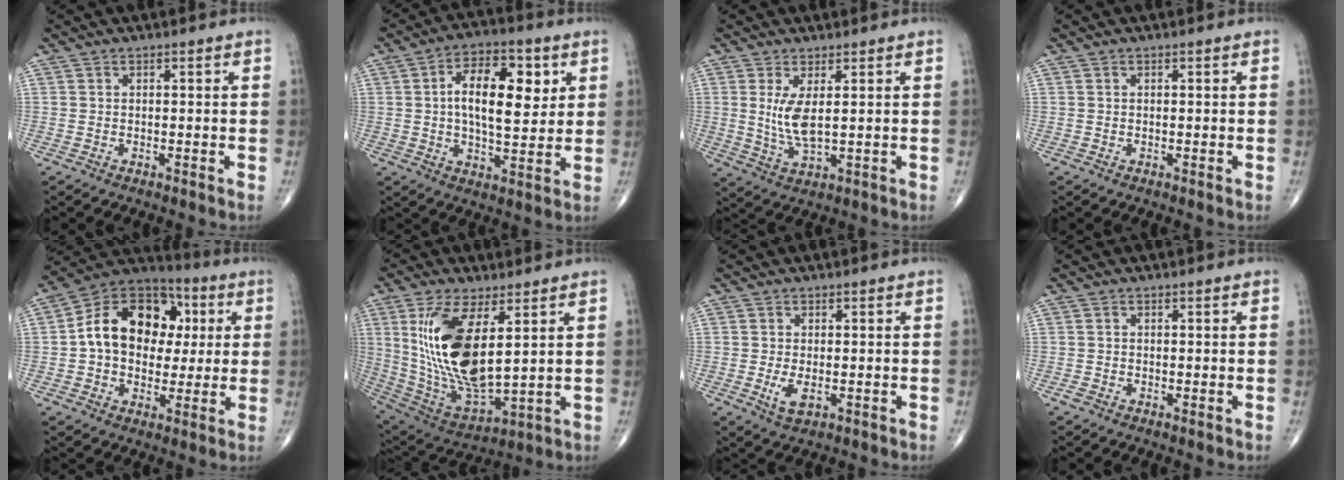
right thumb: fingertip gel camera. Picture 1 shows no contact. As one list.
[{"total": 13.9, "force": [3.1, 6.7, 11.7], "torque": [-0.165, -0.005, 0.048]}, {"total": 5.9, "force": [1.2, 1.8, 5.5], "torque": [-0.117, -0.024, 0.032]}, {"total": 0.0}, {"total": 18.0, "force": [2.1, 13.2, 12.0], "torque": [-0.154, 0.027, 0.026]}, {"total": 19.2, "force": [4.8, 8.0, 16.8], "torque": [-0.334, -0.030, 0.108]}, {"total": 3.3, "force": [-0.7, 1.6, 2.8], "torque": [-0.056, -0.008, -0.009]}, {"total": 0.9, "force": [-0.4, 0.6, 0.6], "torque": [-0.015, 0.000, -0.009]}]